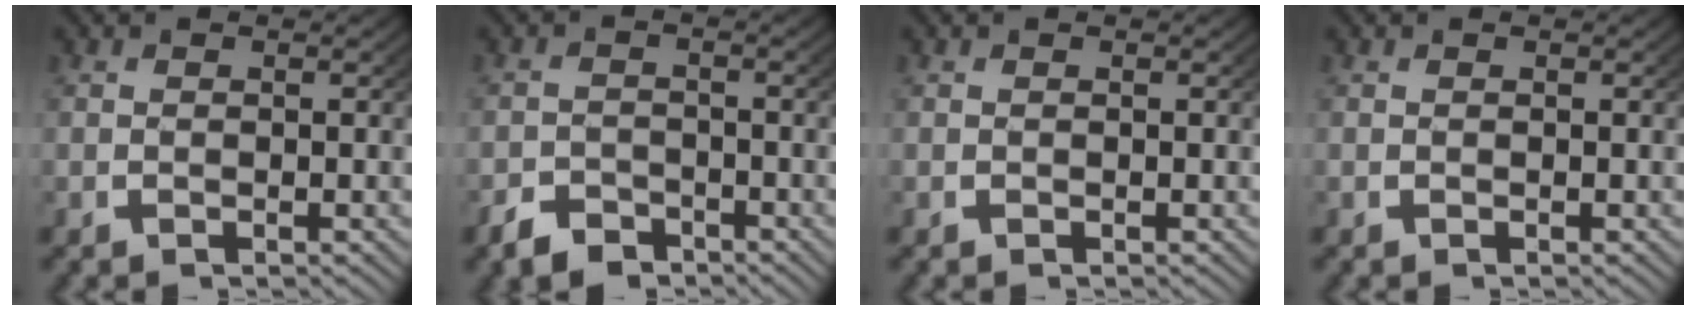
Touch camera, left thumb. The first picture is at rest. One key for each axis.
{"total": 3.0, "fx": -2.6, "fy": 1.5, "fz": 0.5, "tx": -0.005, "ty": -0.011, "tz": -0.044}
{"total": 0.0}
{"total": 0.0}